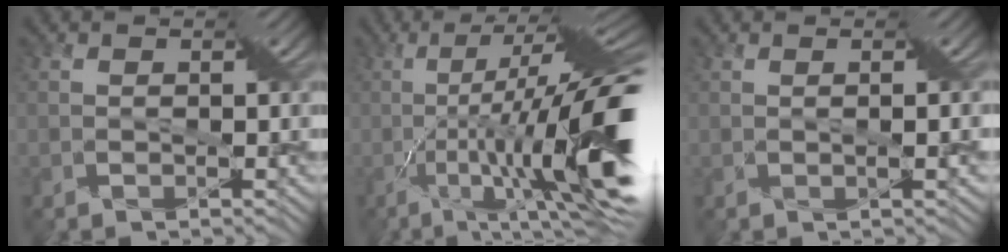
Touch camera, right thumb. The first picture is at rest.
{"total": 16.9, "force": [-2.7, 2.4, 16.5], "torque": [-0.273, -0.005, -0.028]}
{"total": 1.7, "force": [0.4, -0.6, 1.5], "torque": [-0.032, -0.003, 0.015]}